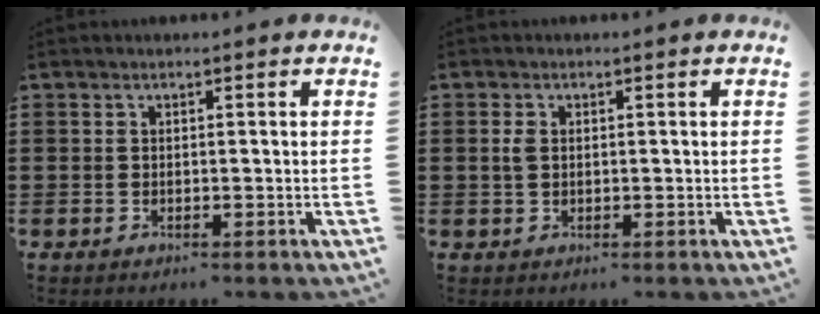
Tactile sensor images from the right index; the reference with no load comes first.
{"total": 1.8, "force": [0.3, 1.1, 1.4], "torque": [-0.039, 0.003, 0.002]}